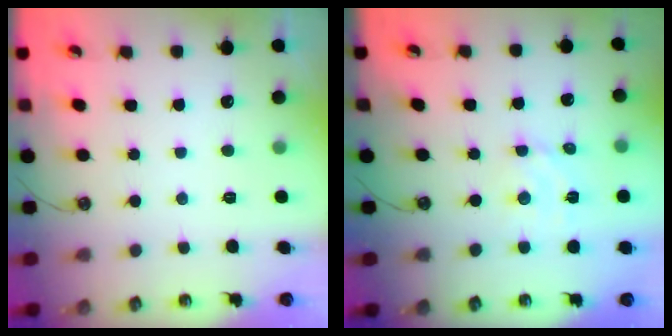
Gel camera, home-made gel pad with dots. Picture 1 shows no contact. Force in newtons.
{"total": 3.3, "press": 3.3, "slide": 0.3}